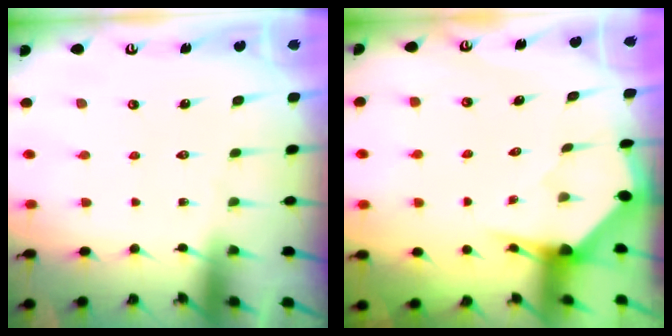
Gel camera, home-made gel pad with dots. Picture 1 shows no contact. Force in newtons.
{"total": 3.2, "press": 3.2, "slide": 0.3}